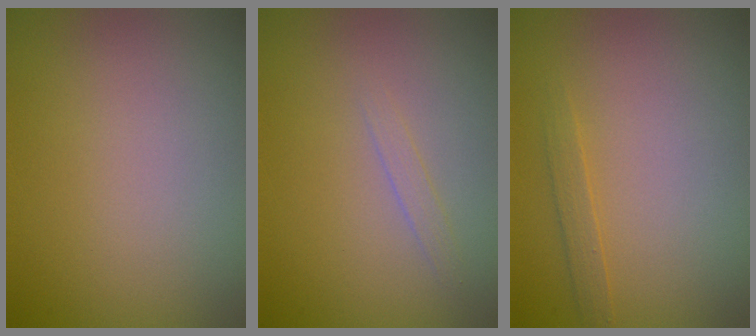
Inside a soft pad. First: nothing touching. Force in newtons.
{"total": 0.8, "press": 0.8, "slide": 0.1}
{"total": 1.0, "press": 1.0, "slide": 0.1}